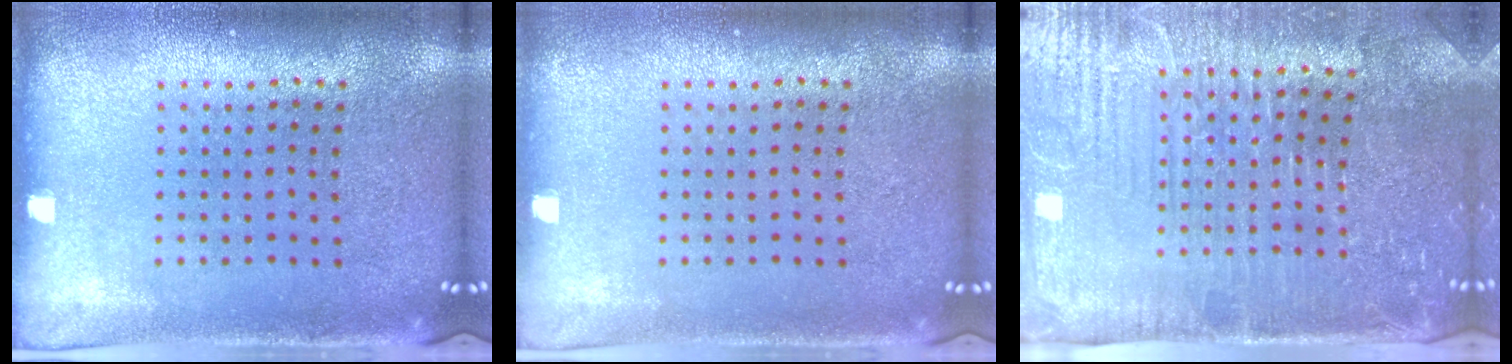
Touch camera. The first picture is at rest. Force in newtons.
{"total": 0.0}
{"total": 4.8, "press": 4.4, "slide": 1.7}